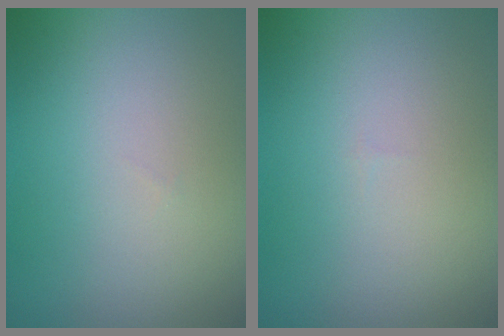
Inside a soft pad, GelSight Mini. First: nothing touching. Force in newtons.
{"total": 0.0}